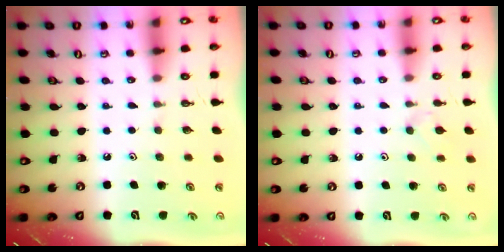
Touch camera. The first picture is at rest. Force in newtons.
{"total": 3.3, "press": 3.2, "slide": 0.6}